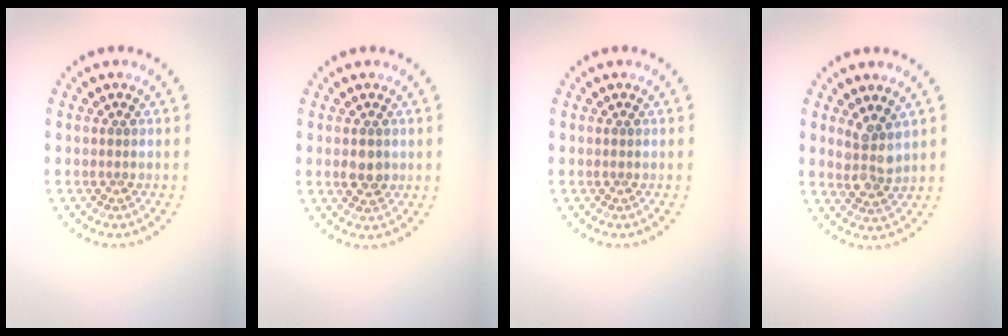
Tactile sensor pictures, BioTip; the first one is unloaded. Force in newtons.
{"total": 1.9, "press": 1.9, "slide": 0.3}
{"total": 0.0}
{"total": 2.9, "press": 2.6, "slide": 1.2}